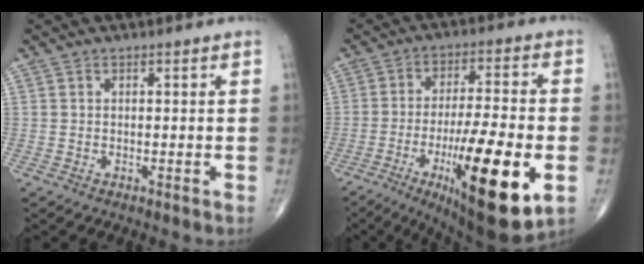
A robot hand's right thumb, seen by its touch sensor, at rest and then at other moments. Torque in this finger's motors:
{"motor_torque": [2.77, 2.24, 2.09, -0.68, 0.25]}